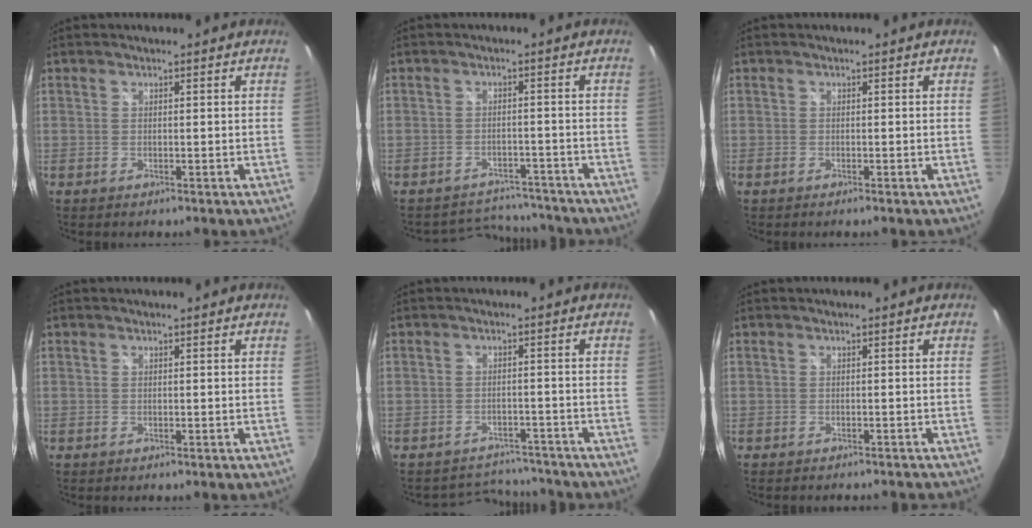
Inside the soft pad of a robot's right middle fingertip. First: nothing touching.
{"total": 7.4, "force": [-7.0, 2.6, 0.3], "torque": [-0.013, 0.017, -0.093]}
{"total": 0.6, "force": [-0.4, -0.2, 0.3], "torque": [-0.004, -0.001, -0.010]}
{"total": 0.0}
{"total": 6.2, "force": [-5.8, 2.1, -0.1], "torque": [-0.002, 0.021, -0.079]}
{"total": 3.3, "force": [-3.0, 0.7, 1.2], "torque": [-0.024, -0.014, -0.039]}